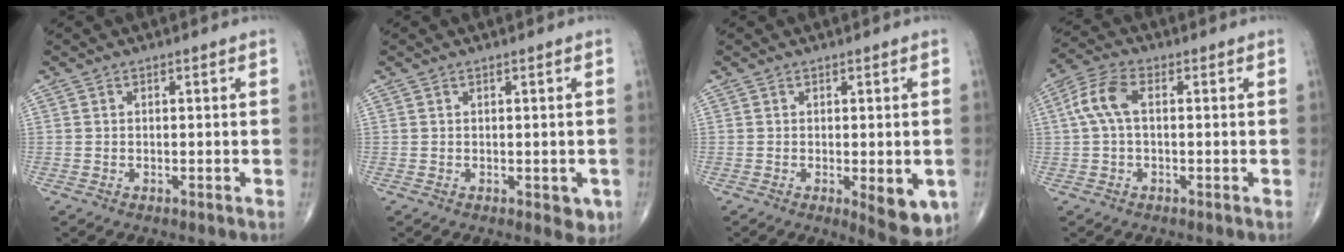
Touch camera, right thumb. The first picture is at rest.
{"total": 2.9, "force": [-0.4, 1.5, 2.4], "torque": [-0.012, -0.003, 0.000]}
{"total": 7.4, "force": [-1.9, 2.6, 6.7], "torque": [-0.069, -0.016, -0.018]}
{"total": 6.4, "force": [0.7, 3.2, 5.5], "torque": [-0.129, 0.023, 0.009]}